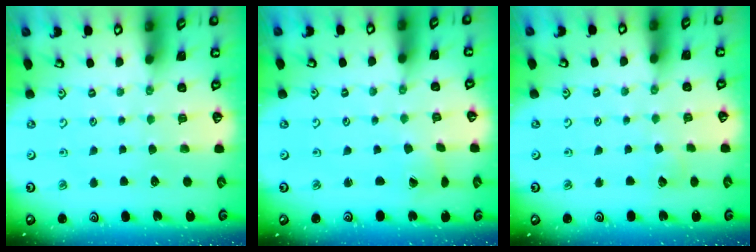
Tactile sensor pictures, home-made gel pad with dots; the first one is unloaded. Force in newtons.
{"total": 1.2, "press": 1.2, "slide": 0.2}
{"total": 2.3, "press": 2.3, "slide": 0.1}